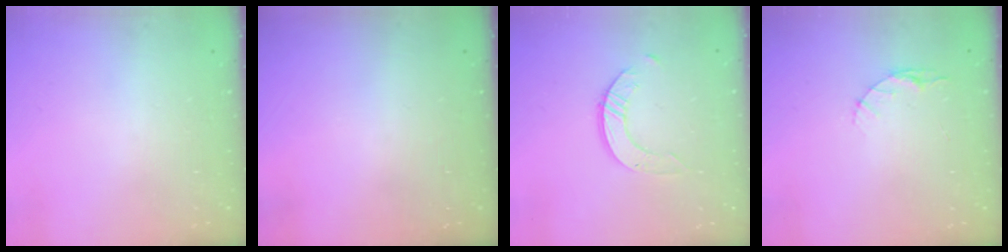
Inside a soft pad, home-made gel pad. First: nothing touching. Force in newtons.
{"total": 0.0}
{"total": 4.0, "press": 4.0, "slide": 0.1}
{"total": 3.3, "press": 3.3, "slide": 0.4}